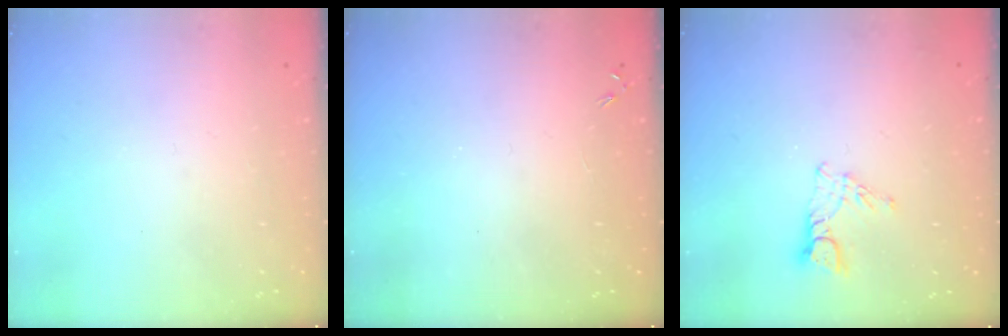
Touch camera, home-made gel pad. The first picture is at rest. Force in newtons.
{"total": 0.0}
{"total": 6.5, "press": 6.5, "slide": 0.5}